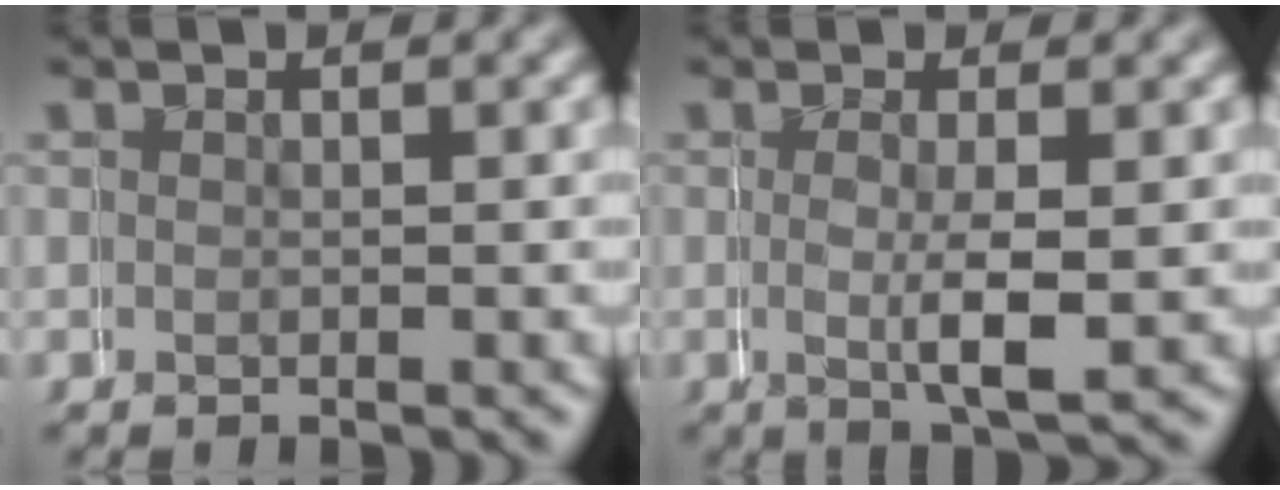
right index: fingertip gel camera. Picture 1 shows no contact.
{"total": 1.9, "force": [0.7, 0.0, 1.8], "torque": [-0.032, -0.002, 0.011]}